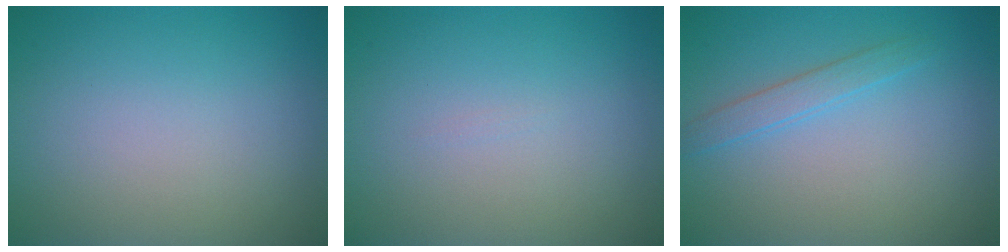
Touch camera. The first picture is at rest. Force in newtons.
{"total": 0.0}
{"total": 1.7, "press": 1.7, "slide": 0.1}